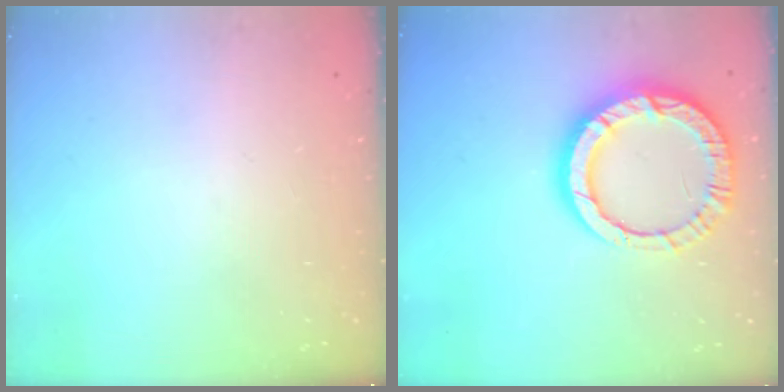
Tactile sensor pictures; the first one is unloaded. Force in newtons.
{"total": 14.0, "press": 14.0, "slide": 1.3}